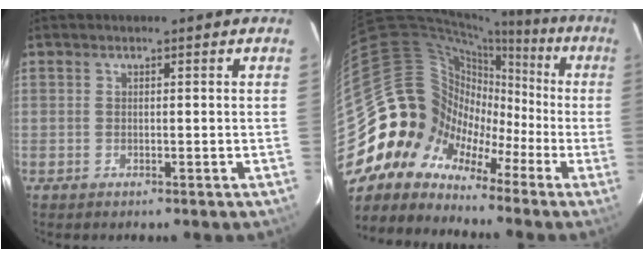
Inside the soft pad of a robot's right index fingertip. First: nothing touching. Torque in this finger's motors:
{"motor_torque": [0.92, -0.92, 0.64, 0.00]}